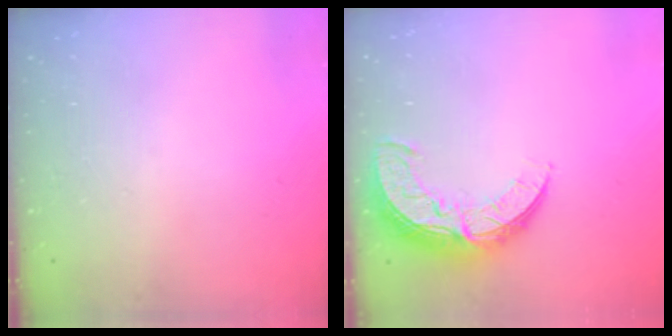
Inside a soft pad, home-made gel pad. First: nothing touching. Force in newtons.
{"total": 11.4, "press": 11.3, "slide": 0.8}